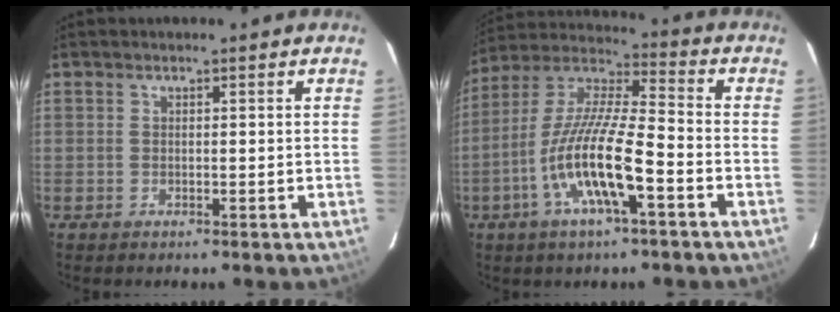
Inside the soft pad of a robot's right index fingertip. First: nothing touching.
{"total": 15.3, "force": [-6.1, 2.8, 13.7], "torque": [-0.275, -0.010, -0.123]}